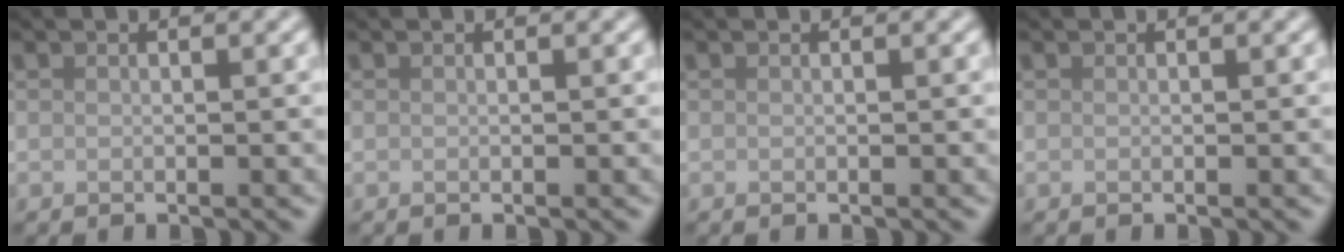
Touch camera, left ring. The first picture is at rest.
{"total": 0.0}
{"total": 0.0}
{"total": 0.0}